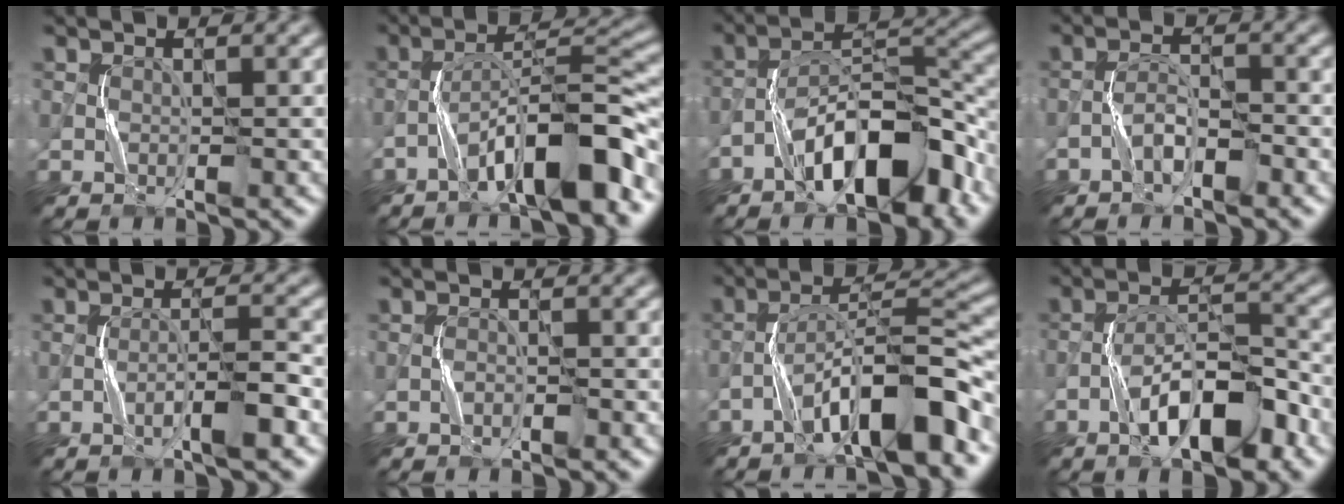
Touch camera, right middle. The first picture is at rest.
{"total": 8.3, "force": [-4.8, 1.6, 6.6], "torque": [-0.106, 0.024, -0.080]}
{"total": 9.3, "force": [-5.3, 3.4, 6.8], "torque": [-0.105, 0.023, -0.095]}
{"total": 2.4, "force": [-1.7, 0.7, 1.5], "torque": [-0.028, 0.011, -0.035]}
{"total": 3.0, "force": [-1.5, 0.2, 2.6], "torque": [-0.041, 0.015, -0.031]}
{"total": 0.8, "force": [-0.7, 0.2, 0.4], "torque": [-0.008, 0.003, -0.014]}
{"total": 8.3, "force": [-4.8, 1.5, 6.6], "torque": [-0.110, 0.024, -0.080]}
{"total": 7.1, "force": [-3.9, 2.3, 5.5], "torque": [-0.088, 0.017, -0.066]}